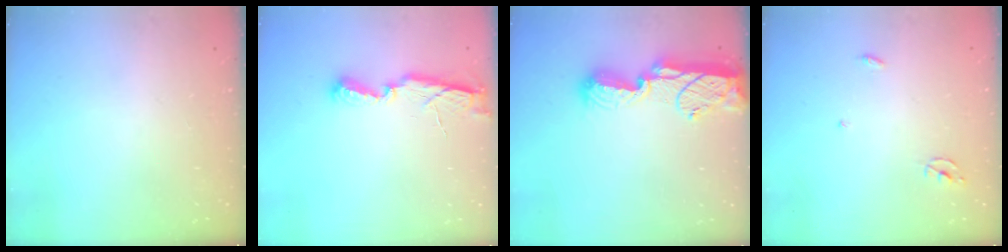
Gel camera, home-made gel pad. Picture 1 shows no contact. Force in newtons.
{"total": 6.7, "press": 6.7, "slide": 0.8}
{"total": 15.4, "press": 14.2, "slide": 6.0}
{"total": 2.3, "press": 2.3, "slide": 0.1}